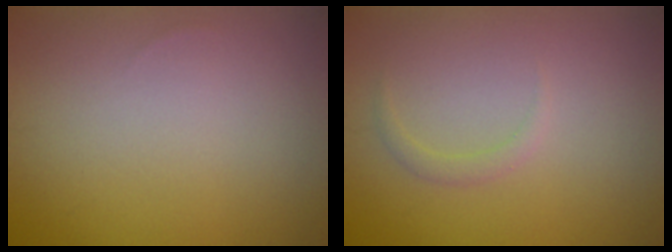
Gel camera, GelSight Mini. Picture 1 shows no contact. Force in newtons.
{"total": 0.9, "press": 0.9, "slide": 0.1}